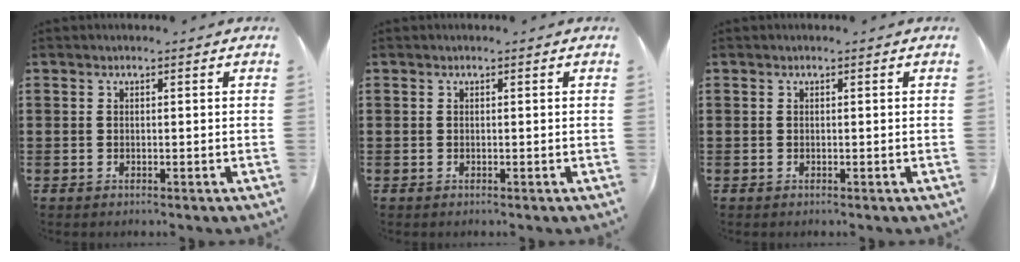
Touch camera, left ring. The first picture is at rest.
{"total": 0.0}
{"total": 0.0}